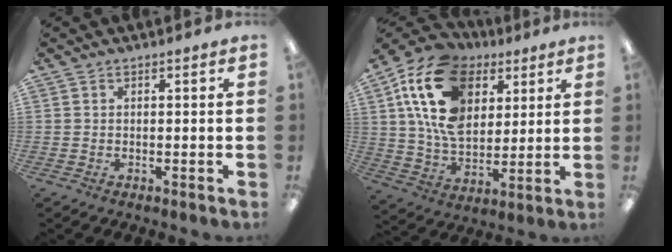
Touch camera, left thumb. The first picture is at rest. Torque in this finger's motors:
{"motor_torque": [0.17, 1.18, 1.77, -1.00, 0.23]}